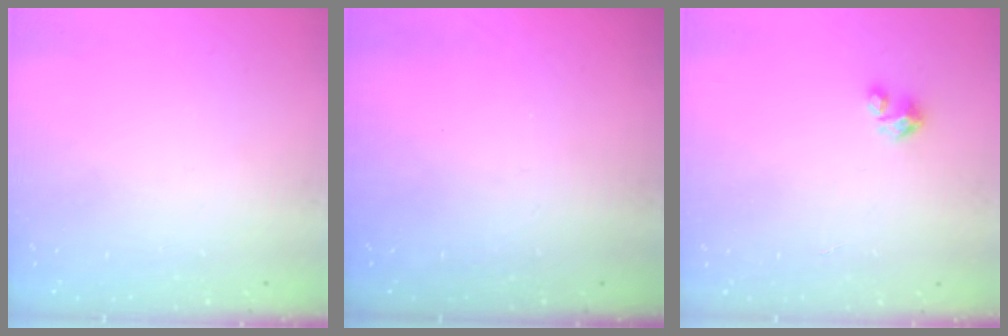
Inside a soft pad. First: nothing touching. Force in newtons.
{"total": 0.0}
{"total": 1.7, "press": 1.7, "slide": 0.1}